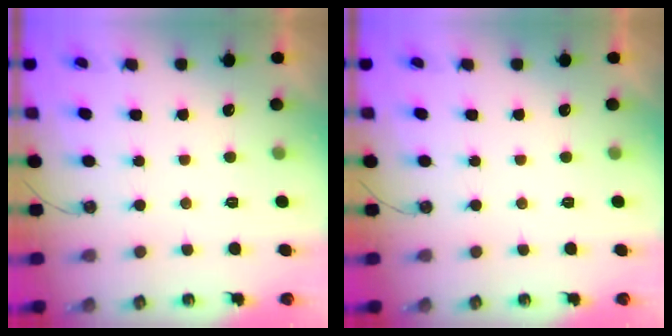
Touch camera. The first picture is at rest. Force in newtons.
{"total": 0.0}